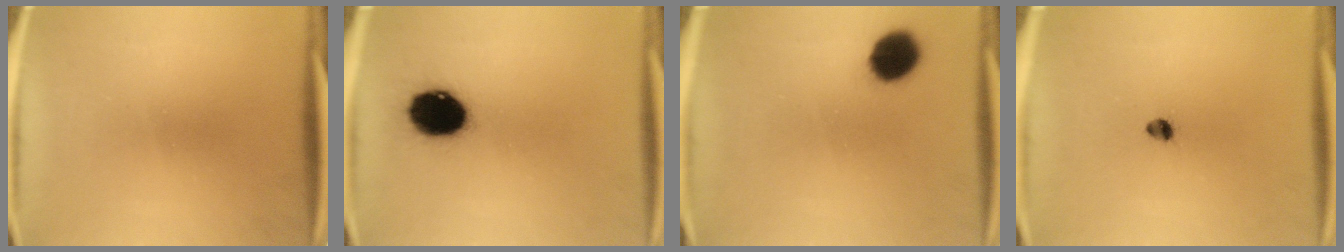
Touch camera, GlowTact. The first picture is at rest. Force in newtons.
{"total": 13.7}
{"total": 8.7}
{"total": 2.0}